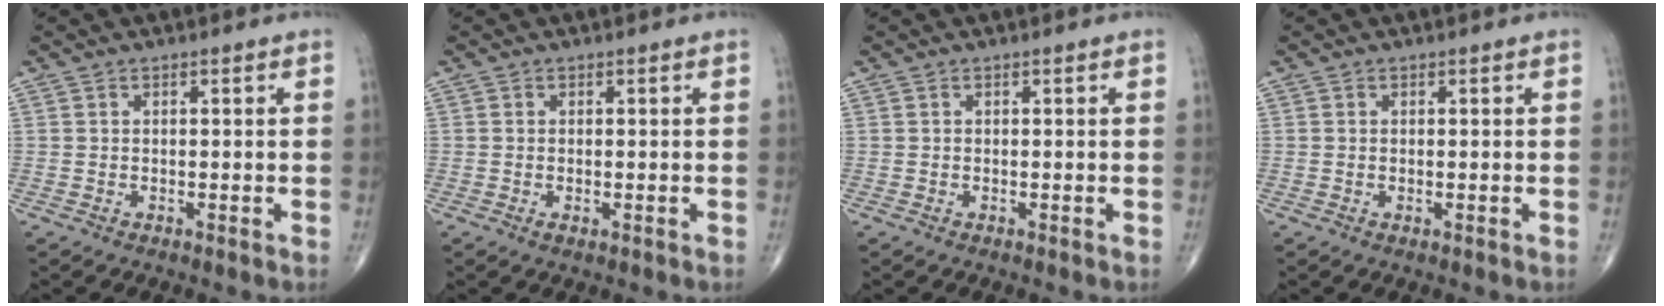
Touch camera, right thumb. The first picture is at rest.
{"total": 0.8, "force": [-0.2, 0.5, 0.6], "torque": [-0.011, -0.003, -0.003]}
{"total": 0.0}
{"total": 0.0}